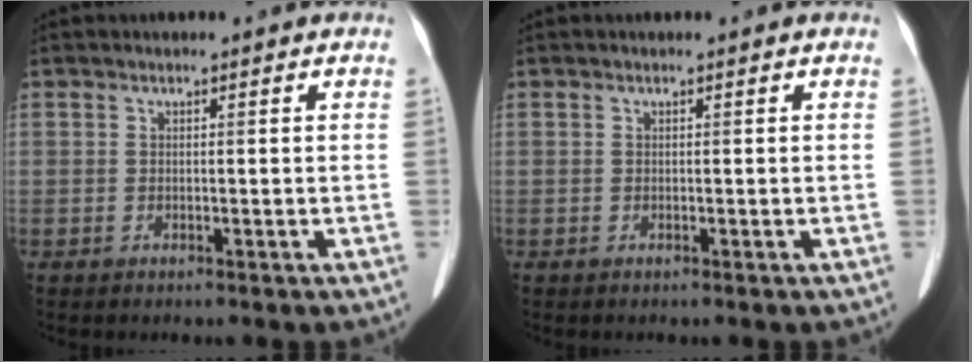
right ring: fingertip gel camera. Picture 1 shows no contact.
{"total": 0.0}